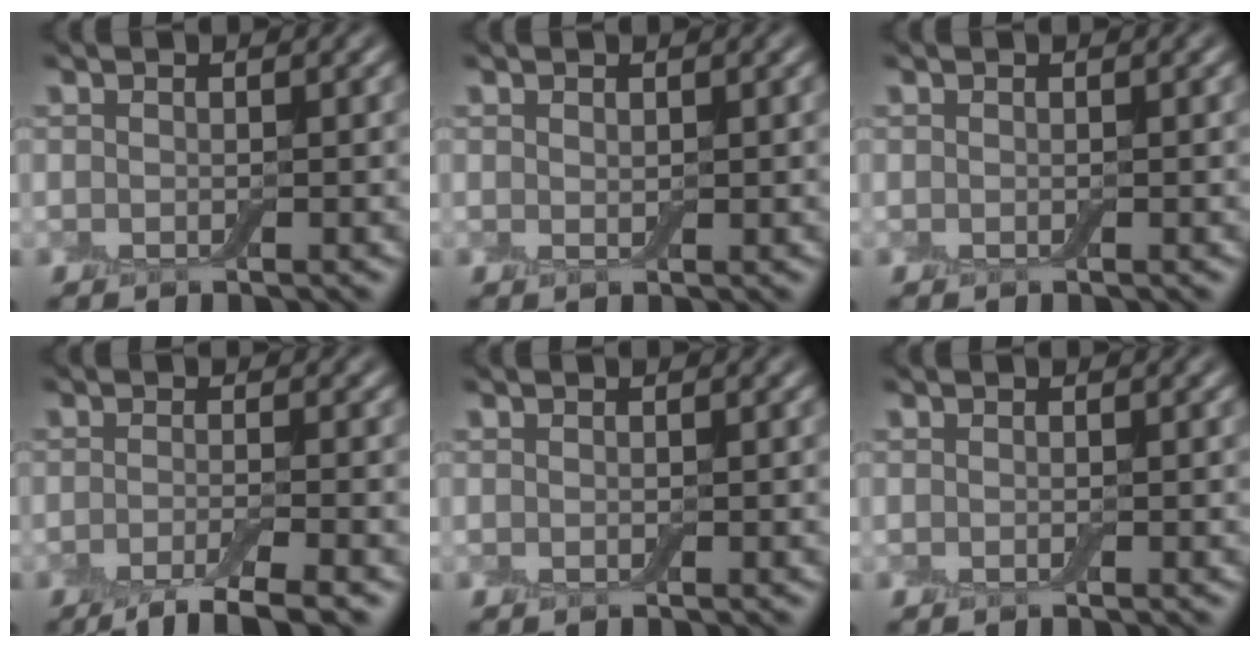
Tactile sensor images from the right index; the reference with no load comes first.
{"total": 0.6, "force": [0.4, 0.3, 0.3], "torque": [-0.008, -0.002, 0.008]}
{"total": 0.0}
{"total": 4.2, "force": [-2.8, 0.9, 3.1], "torque": [-0.046, -0.004, -0.055]}
{"total": 0.0}
{"total": 0.0}